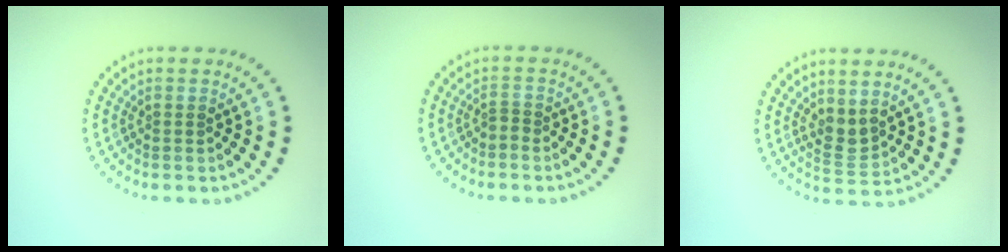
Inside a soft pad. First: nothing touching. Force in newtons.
{"total": 0.7, "press": 0.4, "slide": 0.6}
{"total": 1.9, "press": 1.6, "slide": 1.0}